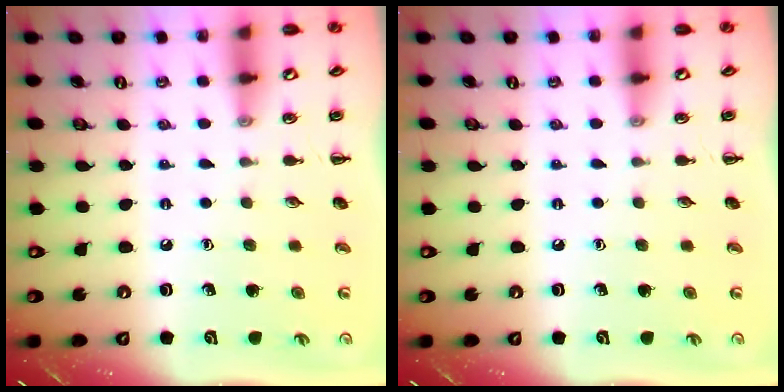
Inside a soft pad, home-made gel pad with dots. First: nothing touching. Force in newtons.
{"total": 0.0}